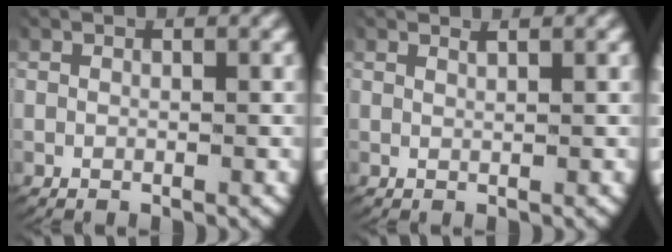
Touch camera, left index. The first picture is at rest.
{"total": 0.7, "force": [0.7, -0.2, 0.2], "torque": [-0.005, -0.004, 0.013]}